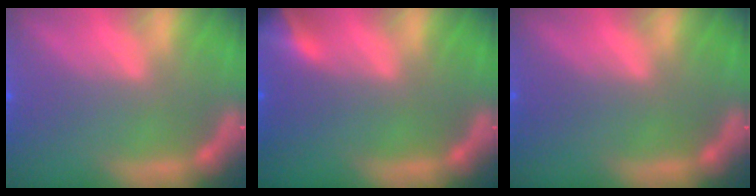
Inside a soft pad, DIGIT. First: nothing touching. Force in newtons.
{"total": 3.9}
{"total": 0.0}